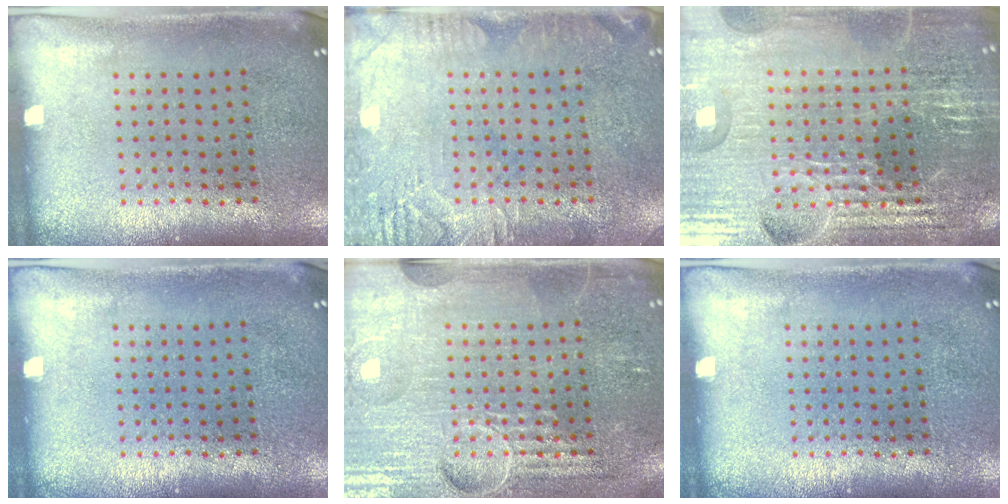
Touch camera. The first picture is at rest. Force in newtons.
{"total": 3.1, "press": 3.1, "slide": 0.4}
{"total": 5.2, "press": 4.8, "slide": 2.0}
{"total": 0.0}
{"total": 4.2, "press": 4.2, "slide": 0.4}
{"total": 0.0}